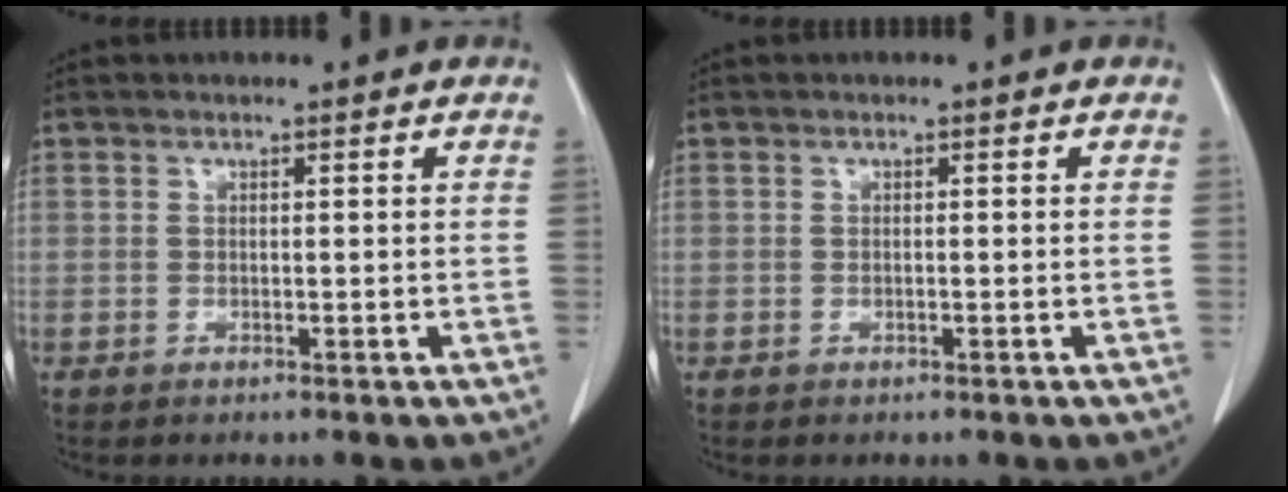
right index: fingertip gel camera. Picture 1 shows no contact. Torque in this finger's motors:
{"motor_torque": [-0.03, 0.08, 0.02, 0.00]}